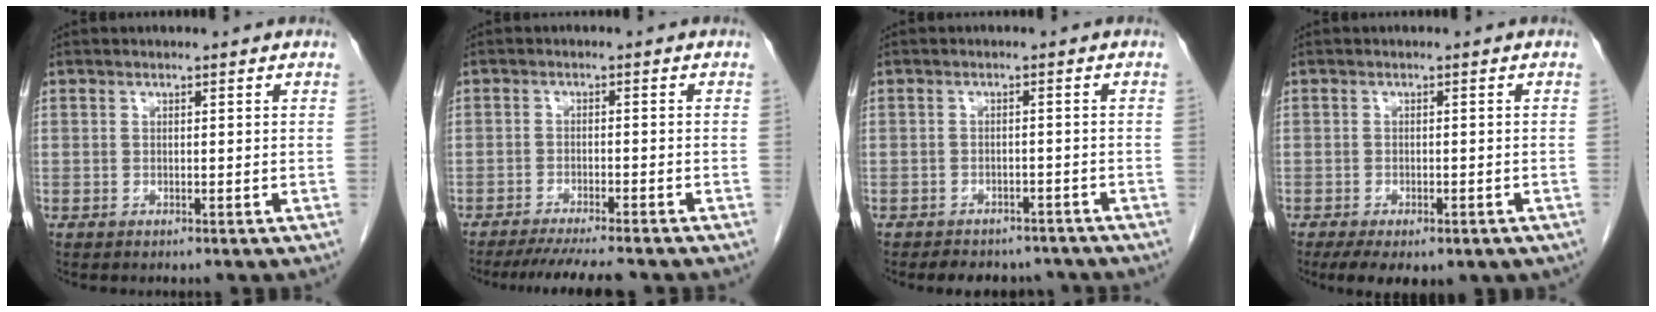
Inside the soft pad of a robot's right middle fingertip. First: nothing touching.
{"total": 8.6, "force": [-7.5, 0.2, 4.1], "torque": [-0.052, -0.019, -0.115]}
{"total": 7.5, "force": [-6.6, 3.1, 1.5], "torque": [-0.017, 0.004, -0.076]}
{"total": 8.9, "force": [-5.8, 4.1, 5.4], "torque": [-0.079, -0.008, -0.075]}